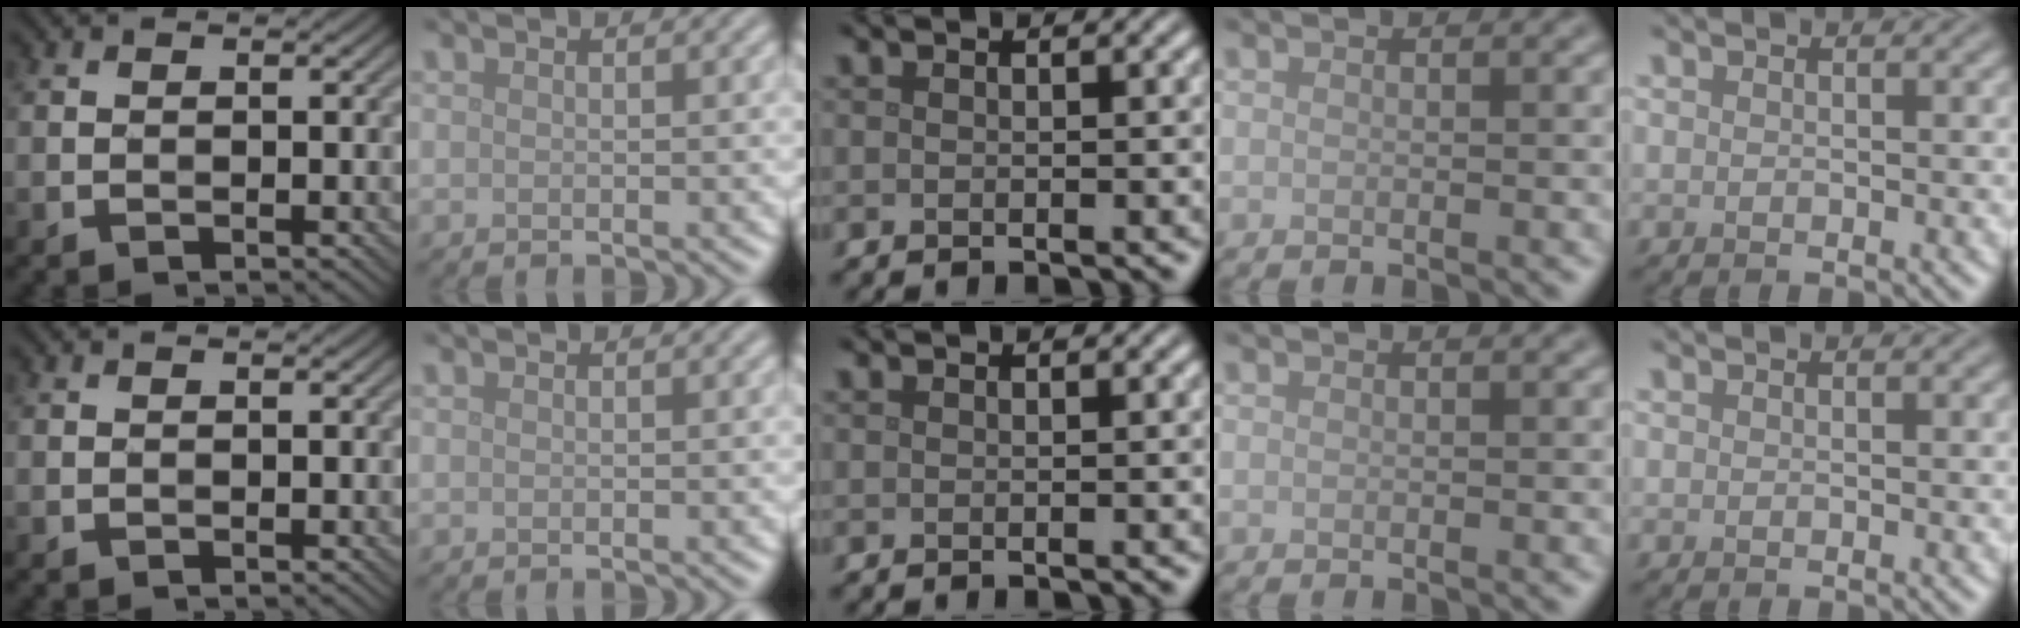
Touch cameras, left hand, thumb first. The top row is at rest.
{}